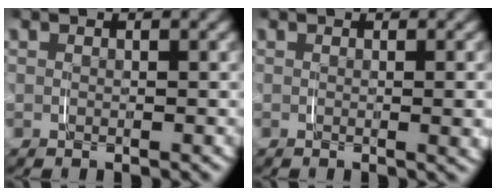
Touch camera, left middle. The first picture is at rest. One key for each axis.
{"total": 1.3, "fx": 0.1, "fy": -0.3, "fz": 1.3, "tx": -0.018, "ty": 0.000, "tz": 0.000}